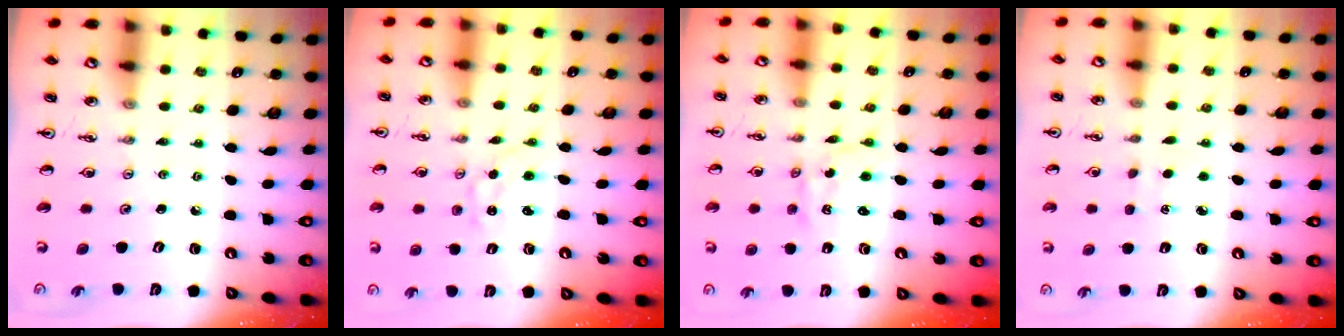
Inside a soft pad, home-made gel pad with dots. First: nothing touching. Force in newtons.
{"total": 0.7, "press": 0.6, "slide": 0.3}
{"total": 1.6, "press": 1.3, "slide": 0.8}
{"total": 2.0, "press": 2.0, "slide": 0.3}